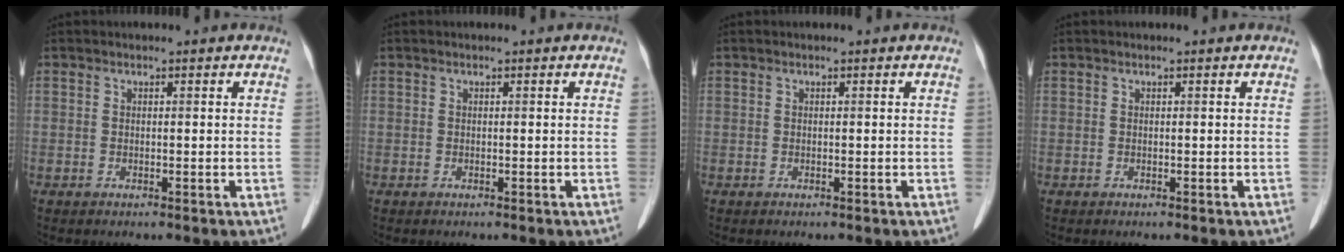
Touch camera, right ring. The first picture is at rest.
{"total": 0.0}
{"total": 0.0}
{"total": 0.0}